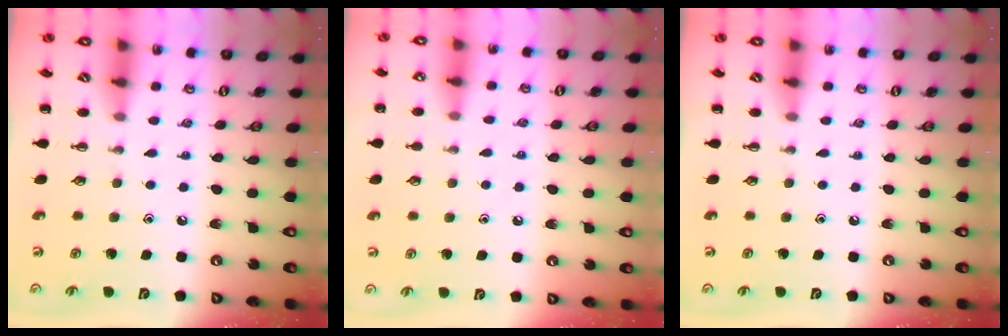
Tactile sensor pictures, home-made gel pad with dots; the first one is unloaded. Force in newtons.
{"total": 6.6, "press": 6.2, "slide": 2.2}
{"total": 0.0}